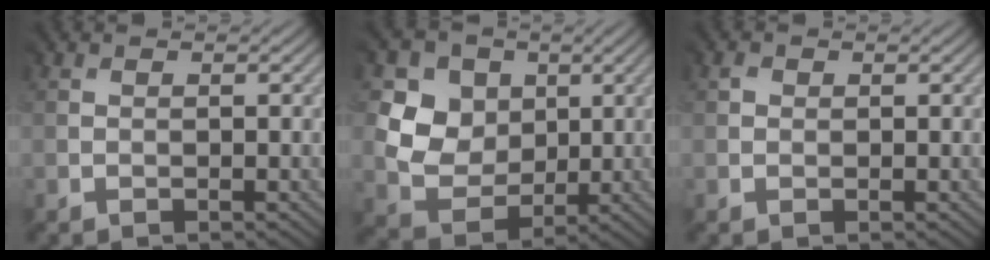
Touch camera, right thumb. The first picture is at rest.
{"total": 7.0, "force": [2.5, 6.2, 2.1], "torque": [-0.076, -0.008, 0.039]}
{"total": 0.9, "force": [0.4, 0.7, -0.4], "torque": [0.010, -0.004, 0.004]}